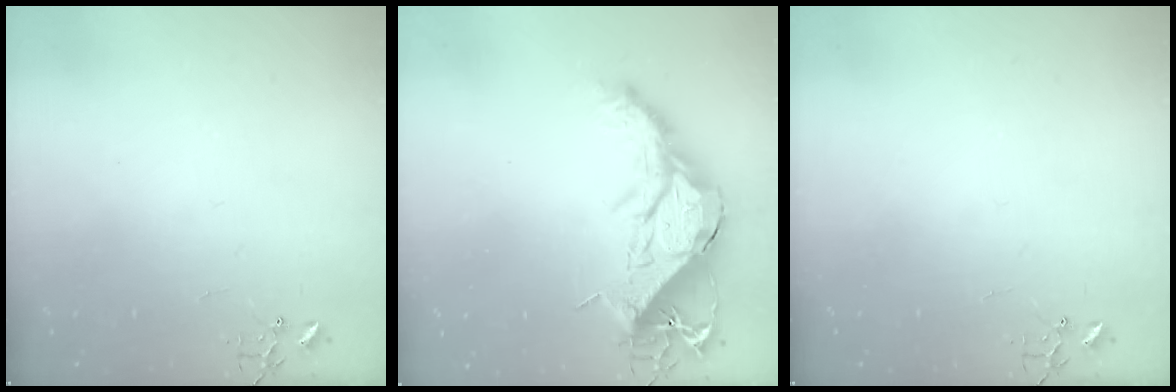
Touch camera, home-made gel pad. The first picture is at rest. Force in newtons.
{"total": 19.8, "press": 19.8, "slide": 1.2}
{"total": 0.0}